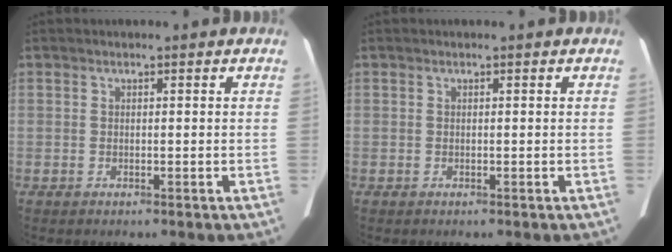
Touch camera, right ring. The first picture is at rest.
{"total": 0.0}